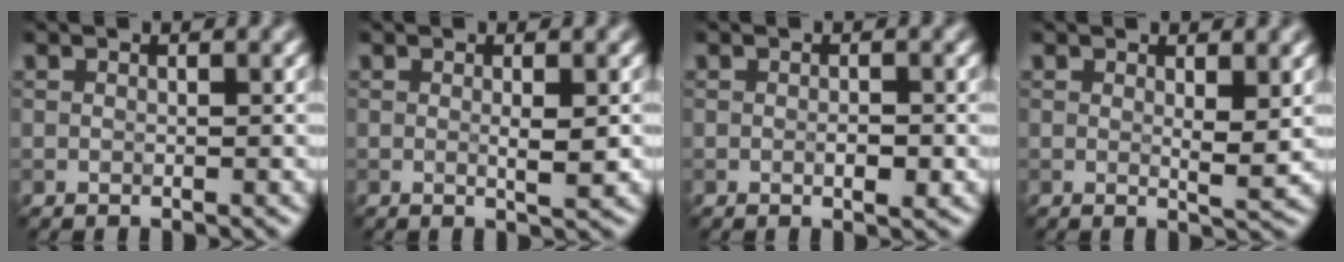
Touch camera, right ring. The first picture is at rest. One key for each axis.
{"total": 1.6, "fx": 0.1, "fy": 0.2, "fz": 1.6, "tx": -0.024, "ty": -0.003, "tz": -0.001}
{"total": 1.4, "fx": -0.2, "fy": 0.5, "fz": 1.2, "tx": -0.021, "ty": -0.002, "tz": -0.003}
{"total": 1.9, "fx": 0.8, "fy": 0.4, "fz": 1.7, "tx": -0.022, "ty": -0.008, "tz": 0.013}